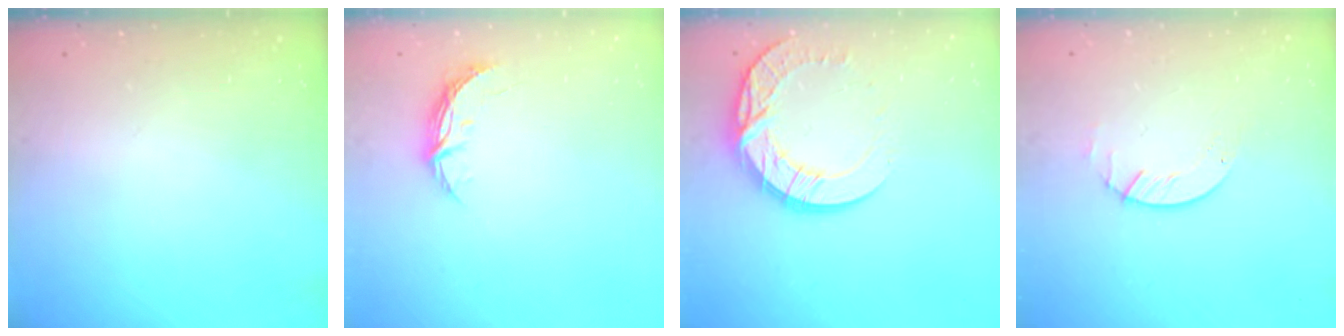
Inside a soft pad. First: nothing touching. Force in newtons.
{"total": 4.6, "press": 4.6, "slide": 0.4}
{"total": 14.4, "press": 14.4, "slide": 1.4}
{"total": 2.0, "press": 2.0, "slide": 0.2}